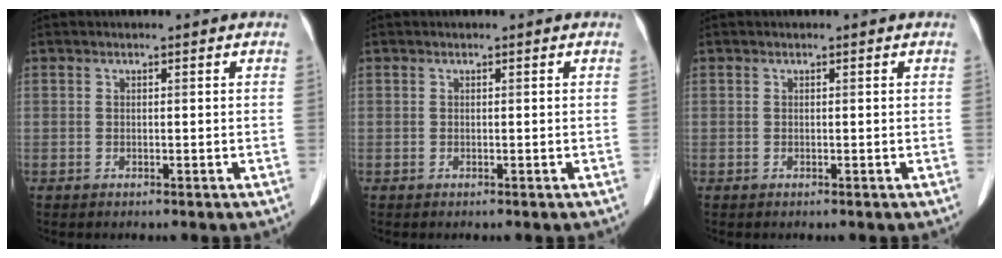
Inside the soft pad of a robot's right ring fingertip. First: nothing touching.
{"total": 0.0}
{"total": 0.0}